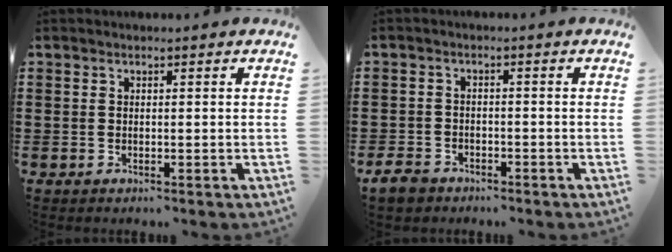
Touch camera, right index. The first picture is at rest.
{"total": 2.8, "force": [-2.4, 1.2, 0.8], "torque": [-0.026, 0.002, -0.050]}